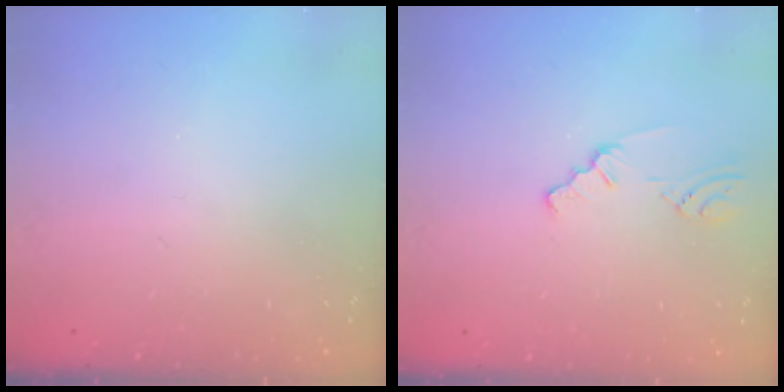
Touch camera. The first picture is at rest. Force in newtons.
{"total": 0.8, "press": 0.8, "slide": 0.1}